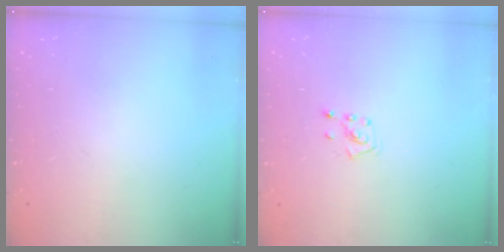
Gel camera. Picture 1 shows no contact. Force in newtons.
{"total": 2.8, "press": 2.8, "slide": 0.2}